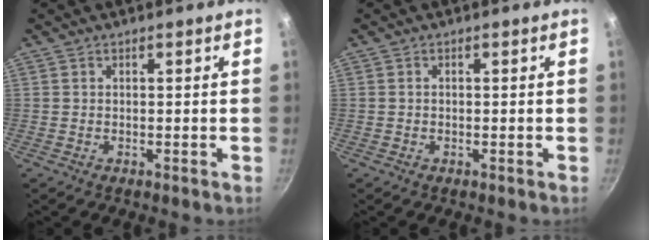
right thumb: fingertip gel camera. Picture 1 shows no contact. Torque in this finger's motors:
{"motor_torque": [-0.35, 0.37, -0.04, 0.63, -0.02]}